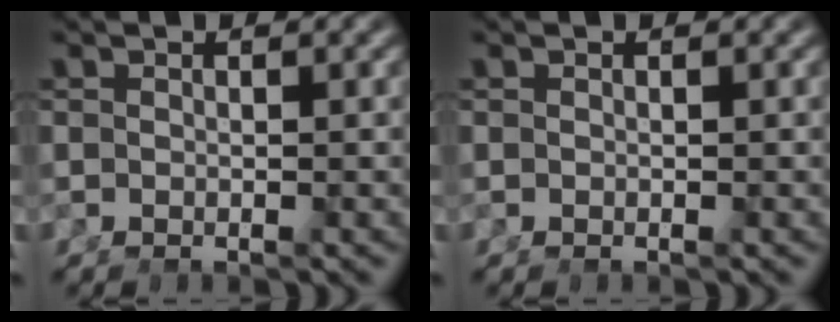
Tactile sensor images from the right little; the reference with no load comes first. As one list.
[{"total": 0.0}]